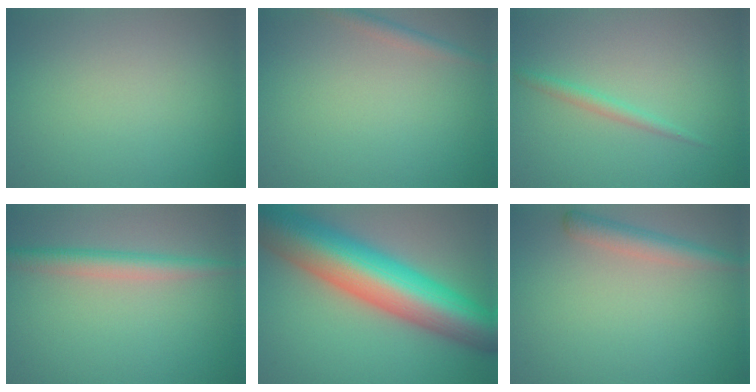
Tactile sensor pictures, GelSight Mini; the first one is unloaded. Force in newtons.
{"total": 1.4, "press": 1.4, "slide": 0.0}
{"total": 1.2, "press": 1.2, "slide": 0.0}
{"total": 2.7, "press": 2.7, "slide": 0.1}
{"total": 13.8, "press": 13.8, "slide": 0.4}
{"total": 2.4, "press": 2.4, "slide": 0.1}